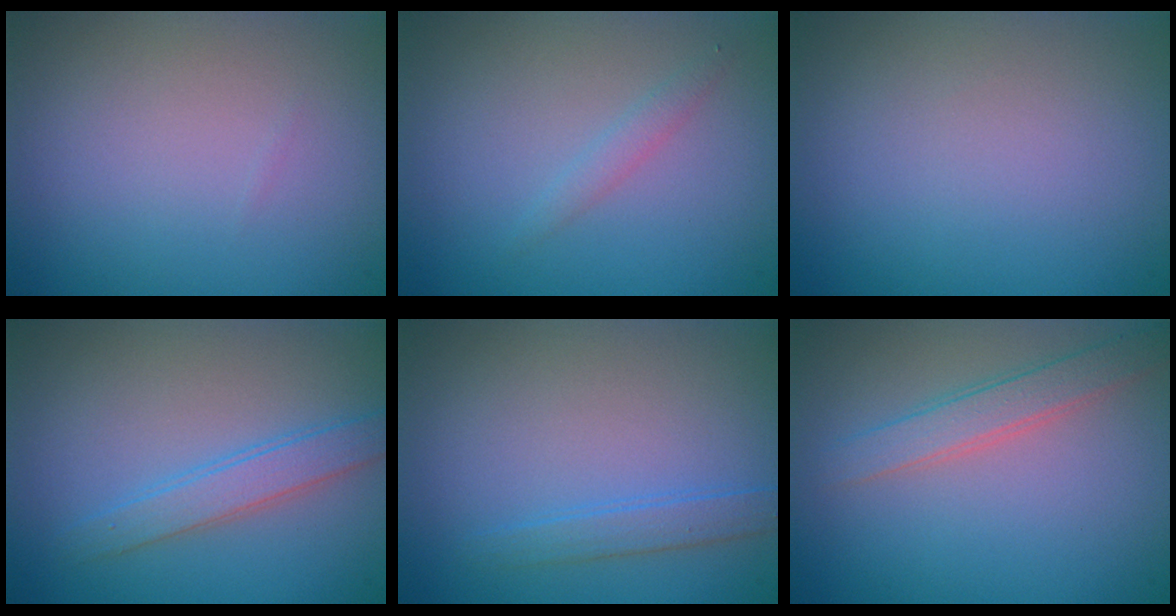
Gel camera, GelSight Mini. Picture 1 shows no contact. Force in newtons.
{"total": 1.0, "press": 1.0, "slide": 0.1}
{"total": 0.0}
{"total": 2.5, "press": 2.5, "slide": 0.2}
{"total": 1.7, "press": 1.7, "slide": 0.1}
{"total": 2.4, "press": 2.4, "slide": 0.1}